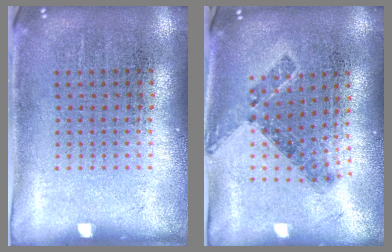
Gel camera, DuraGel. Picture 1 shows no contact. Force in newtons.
{"total": 0.8, "press": 0.7, "slide": 0.3}